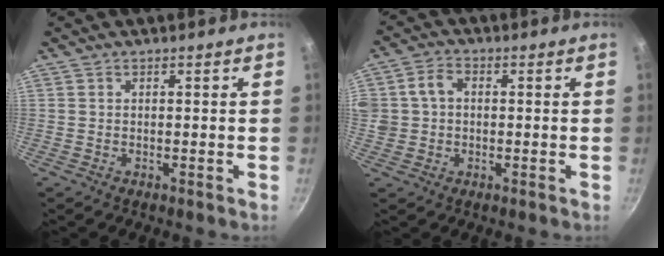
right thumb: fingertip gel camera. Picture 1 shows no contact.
{"total": 5.7, "force": [0.4, 4.7, 3.2], "torque": [-0.046, 0.013, 0.001]}